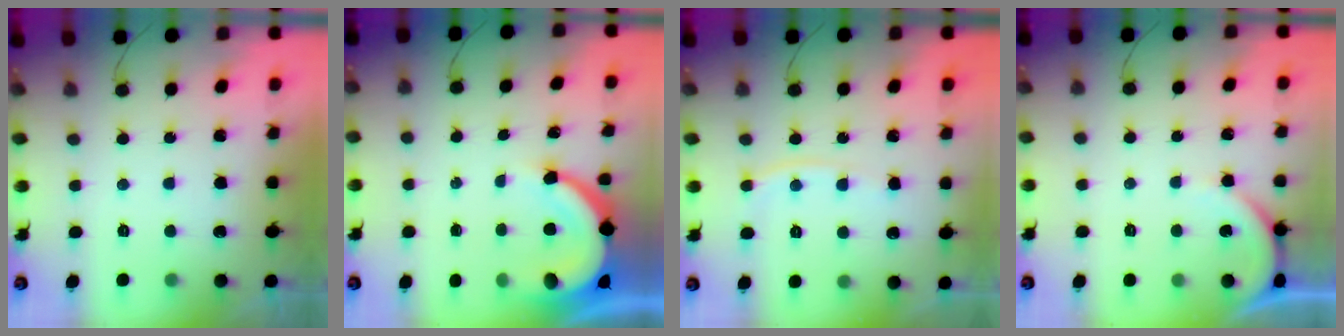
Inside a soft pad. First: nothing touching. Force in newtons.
{"total": 8.0, "press": 7.9, "slide": 1.1}
{"total": 5.7, "press": 5.7, "slide": 0.8}
{"total": 4.0, "press": 3.9, "slide": 0.6}